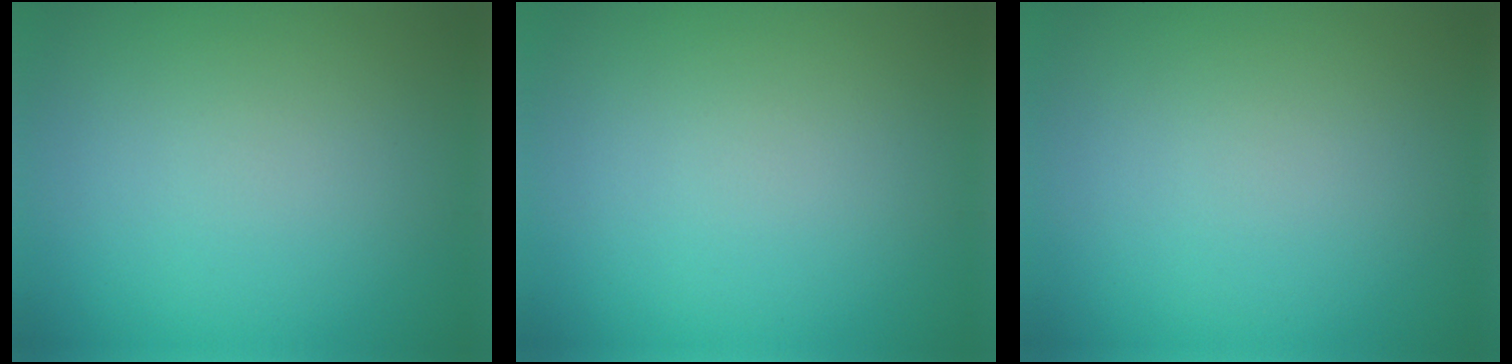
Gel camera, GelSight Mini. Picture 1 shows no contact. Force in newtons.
{"total": 0.0}
{"total": 0.0}